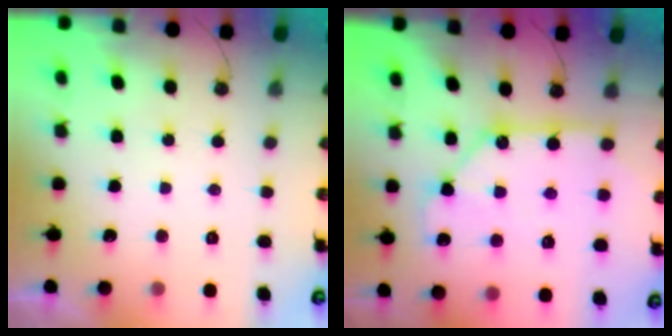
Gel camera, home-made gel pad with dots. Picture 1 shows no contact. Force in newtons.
{"total": 12.0, "press": 11.9, "slide": 1.2}